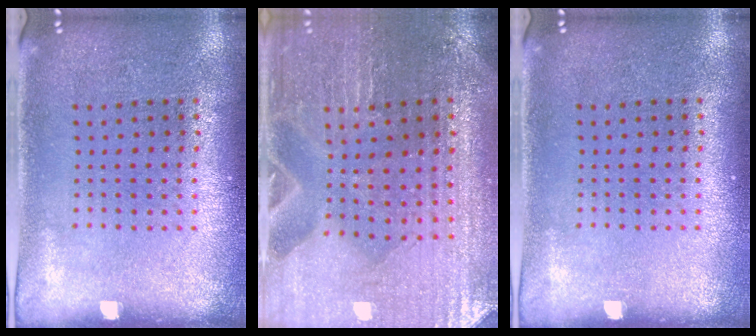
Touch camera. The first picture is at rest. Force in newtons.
{"total": 1.5, "press": 1.4, "slide": 0.2}
{"total": 0.0}